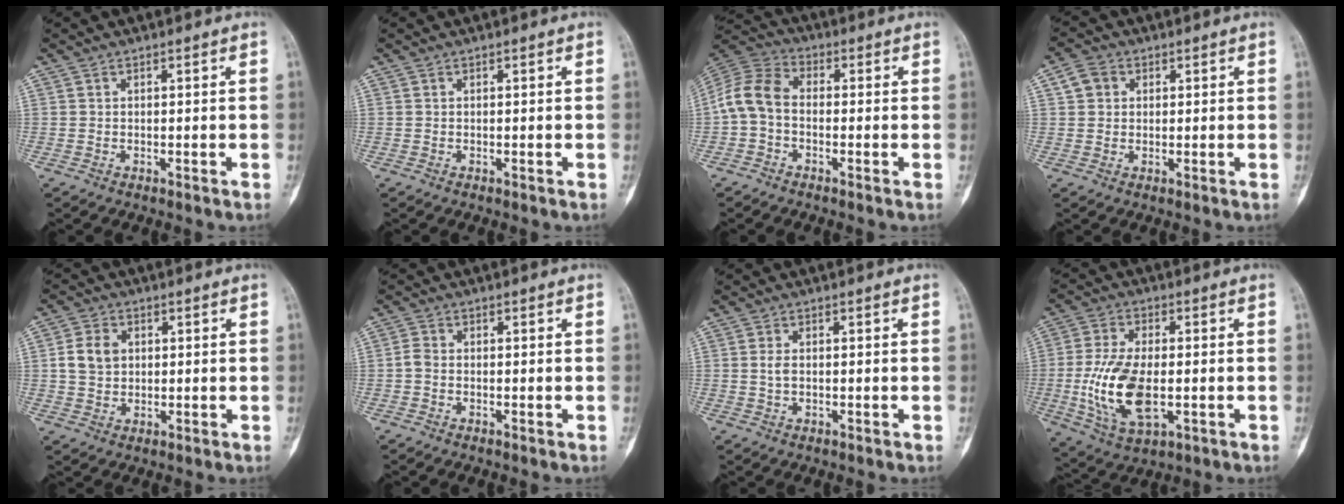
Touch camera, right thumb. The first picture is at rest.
{"total": 0.0}
{"total": 8.6, "force": [-1.2, 5.8, 6.2], "torque": [-0.121, 0.026, -0.039]}
{"total": 4.1, "force": [1.3, 3.4, 1.8], "torque": [-0.016, 0.002, 0.022]}
{"total": 5.5, "force": [0.9, 4.4, 3.2], "torque": [-0.049, 0.002, 0.016]}
{"total": 1.7, "force": [-0.5, 1.1, 1.2], "torque": [-0.025, 0.002, -0.017]}
{"total": 1.9, "force": [0.1, 1.1, 1.5], "torque": [-0.030, -0.002, 0.000]}
{"total": 14.0, "force": [-2.0, 7.1, 11.9], "torque": [-0.239, -0.005, -0.029]}